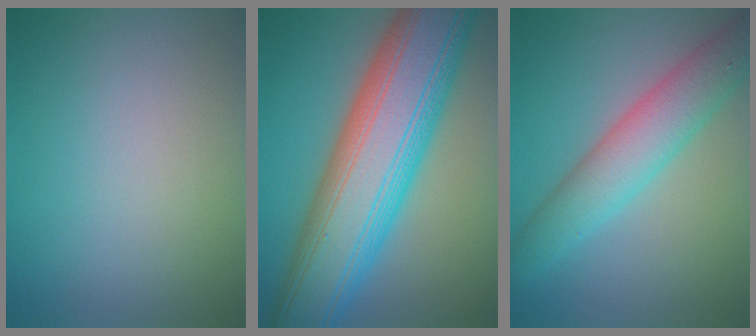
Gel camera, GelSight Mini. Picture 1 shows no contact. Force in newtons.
{"total": 14.7, "press": 14.7, "slide": 0.5}
{"total": 5.5, "press": 5.5, "slide": 0.4}